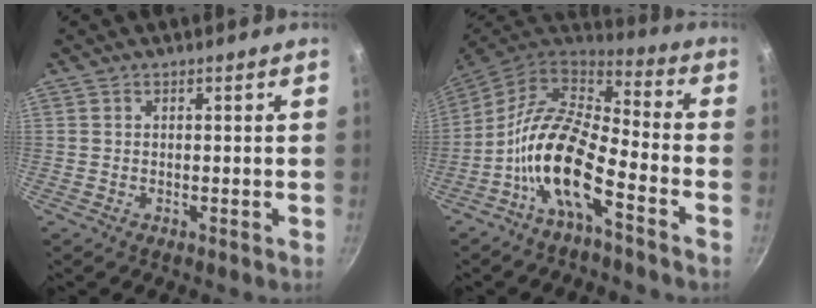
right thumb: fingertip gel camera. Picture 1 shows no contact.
{"total": 15.9, "force": [-6.6, 6.2, 13.1], "torque": [-0.240, 0.059, -0.143]}